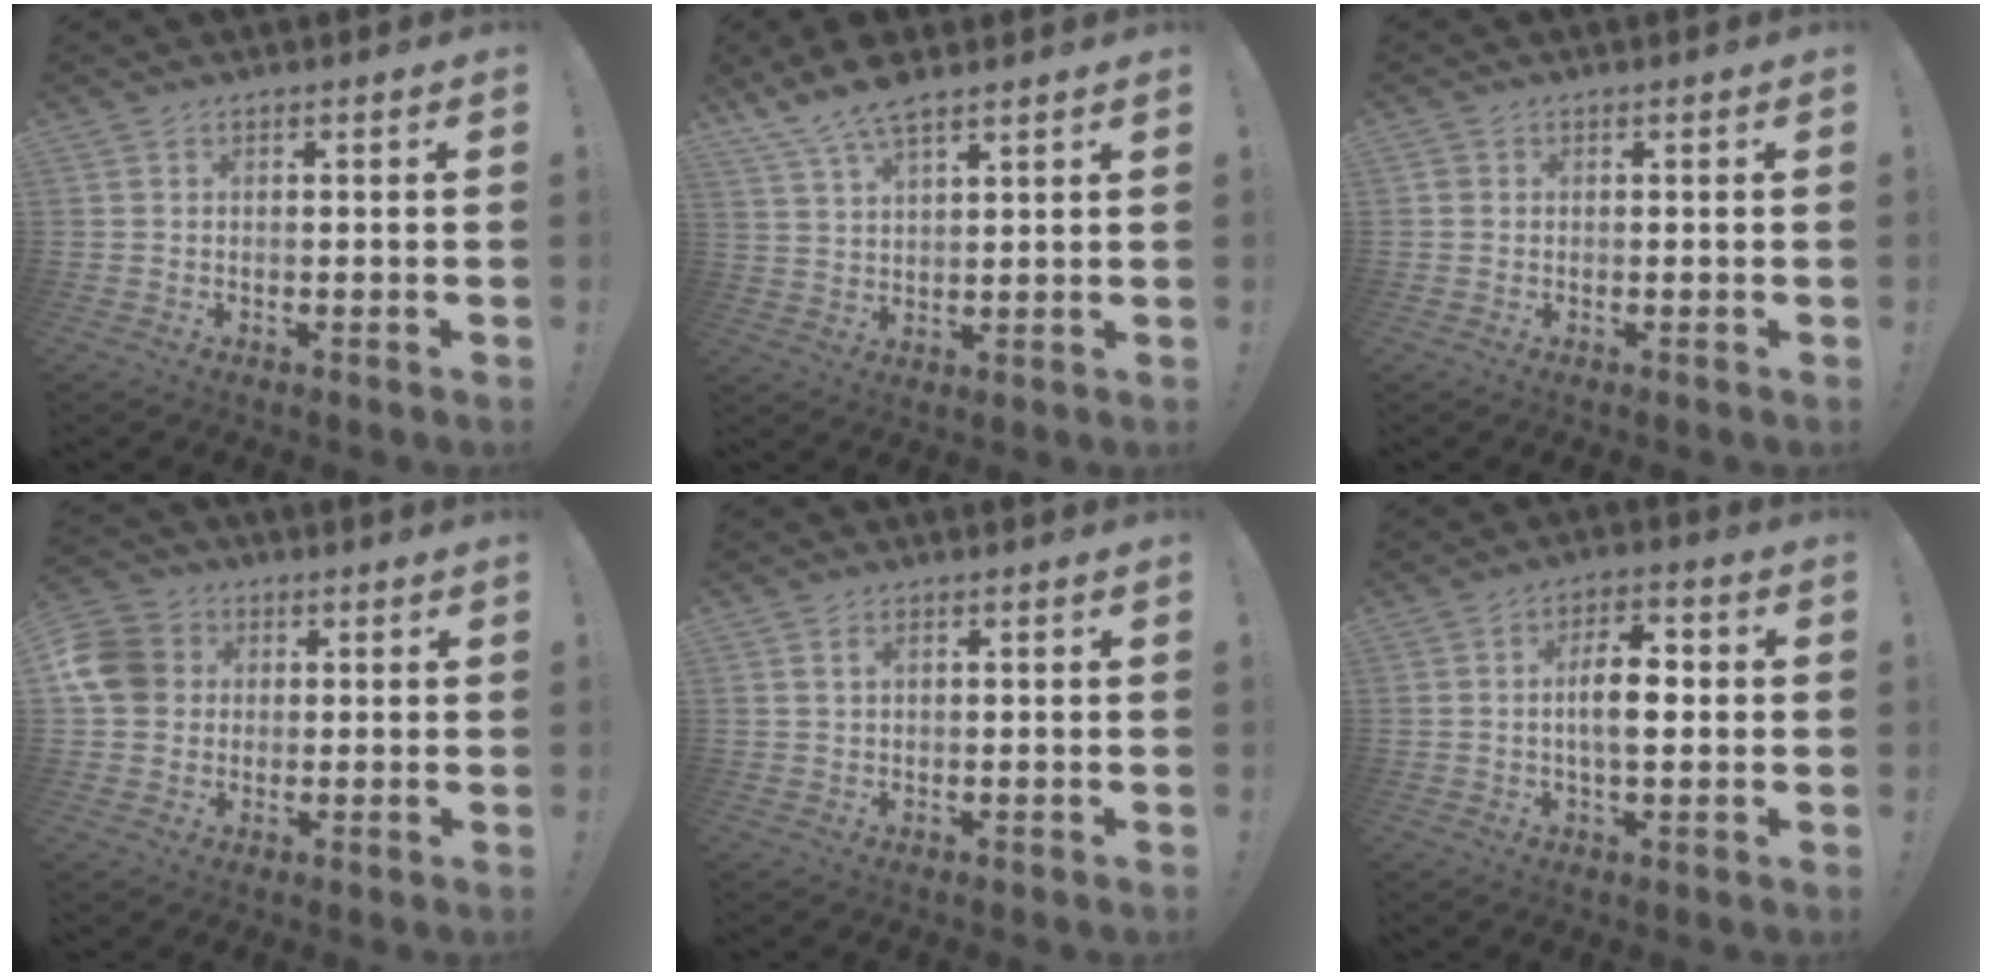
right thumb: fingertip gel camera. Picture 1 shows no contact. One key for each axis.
{"total": 8.3, "fx": 6.5, "fy": 2.6, "fz": 4.4, "tx": -0.089, "ty": -0.028, "tz": 0.122}
{"total": 0.9, "fx": 0.1, "fy": 0.9, "fz": 0.2, "tx": -0.003, "ty": 0.003, "tz": 0.003}
{"total": 10.6, "fx": 1.2, "fy": 9.5, "fz": 4.6, "tx": -0.080, "ty": 0.008, "tz": 0.027}
{"total": 1.7, "fx": 0.8, "fy": 1.0, "fz": 1.2, "tx": -0.016, "ty": -0.001, "tz": 0.013}
{"total": 9.1, "fx": 0.0, "fy": 4.5, "fz": 7.9, "tx": -0.134, "ty": 0.004, "tz": -0.006}